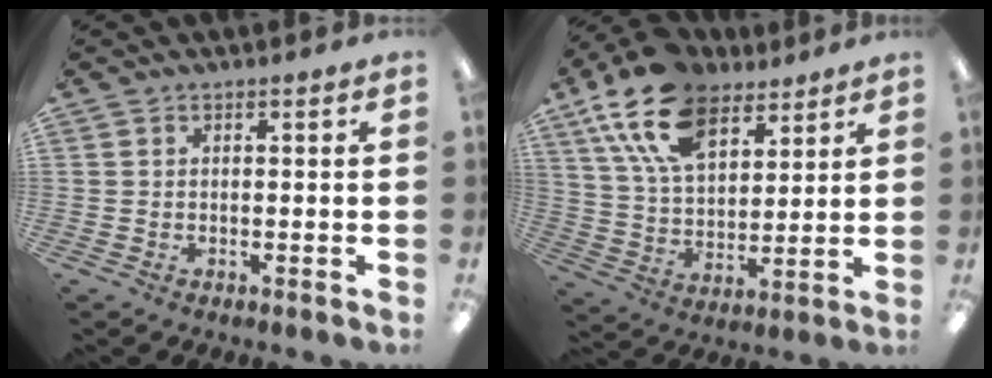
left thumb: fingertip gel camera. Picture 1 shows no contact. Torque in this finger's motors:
{"motor_torque": [0.18, 0.65, 1.66, -1.11, 0.52]}